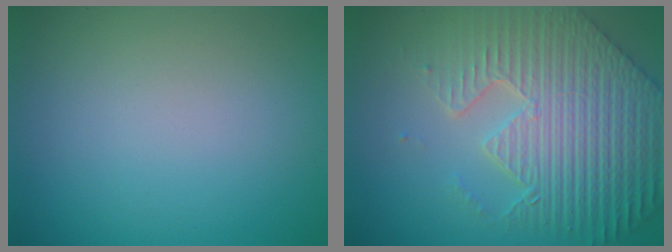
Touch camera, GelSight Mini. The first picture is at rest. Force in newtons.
{"total": 8.6, "press": 6.5, "slide": 5.6}